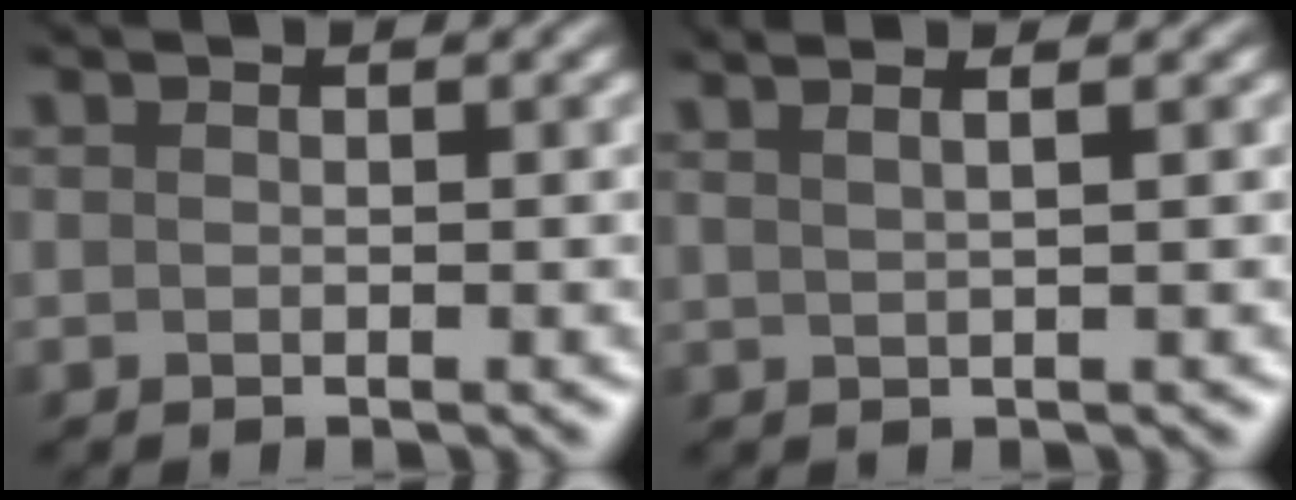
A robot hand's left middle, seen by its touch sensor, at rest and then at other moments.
{"total": 4.2, "force": [2.9, 1.9, 2.5], "torque": [-0.013, 0.049, 0.019]}